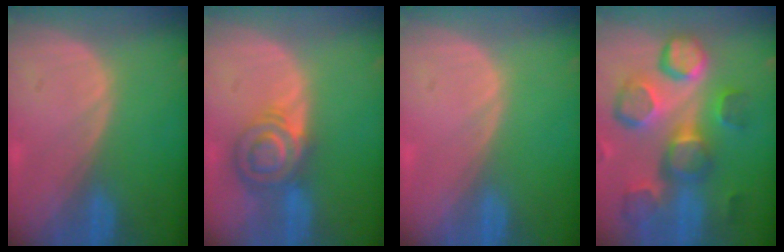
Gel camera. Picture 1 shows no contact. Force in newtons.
{"total": 6.5, "press": 6.3, "slide": 1.8}
{"total": 0.0}
{"total": 12.8, "press": 11.2, "slide": 6.2}